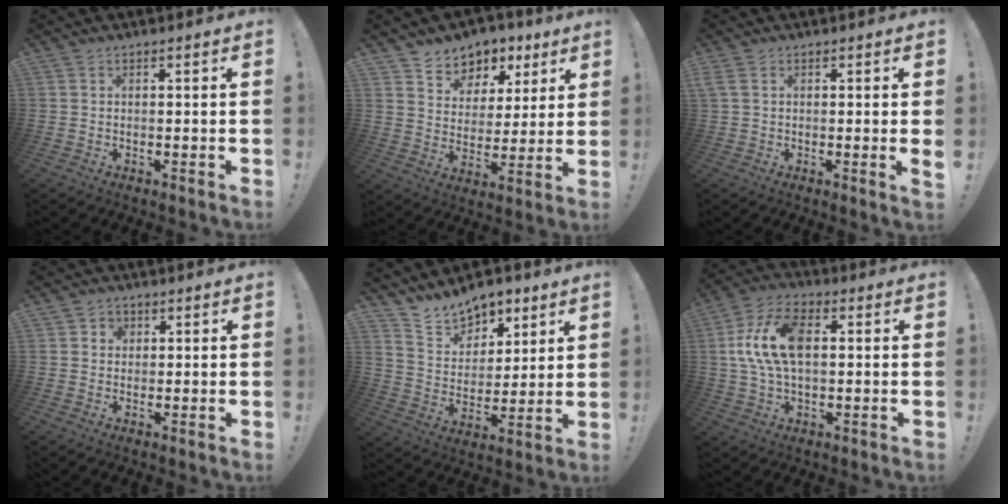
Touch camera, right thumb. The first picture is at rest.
{"total": 7.4, "force": [4.4, 5.8, 1.1], "torque": [-0.006, -0.044, 0.085]}
{"total": 2.3, "force": [1.1, 0.2, 2.0], "torque": [-0.036, -0.009, 0.022]}
{"total": 2.8, "force": [0.8, 2.6, 0.6], "torque": [-0.002, -0.003, 0.013]}
{"total": 12.2, "force": [10.2, 6.2, 2.4], "torque": [-0.049, -0.079, 0.197]}
{"total": 14.2, "force": [2.0, 8.3, 11.3], "torque": [-0.220, 0.003, 0.037]}